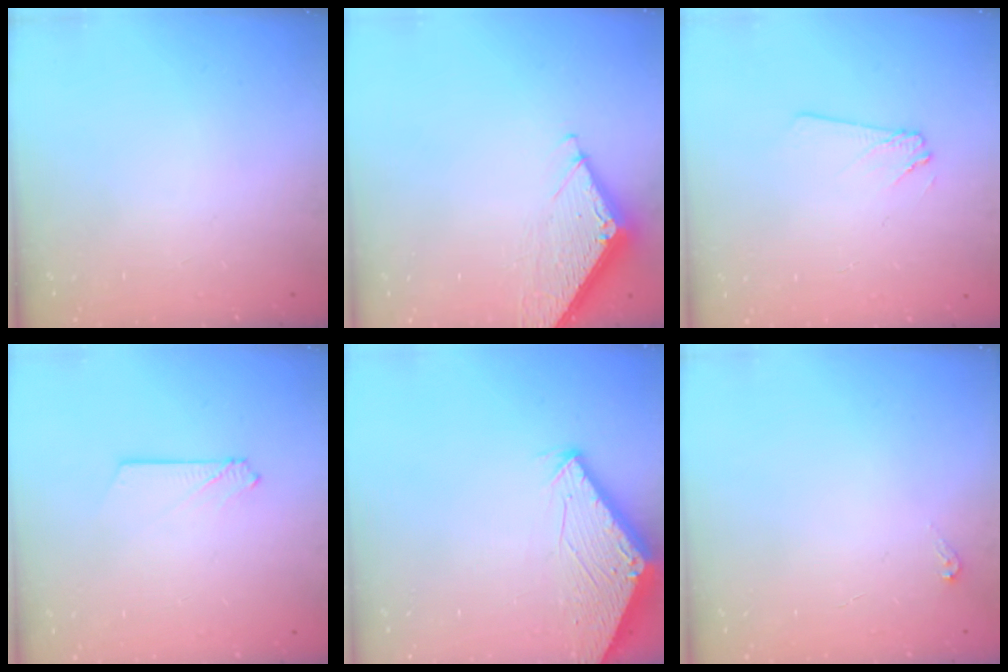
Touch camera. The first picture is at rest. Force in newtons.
{"total": 8.2, "press": 8.1, "slide": 0.6}
{"total": 3.0, "press": 3.0, "slide": 0.4}
{"total": 2.7, "press": 2.7, "slide": 0.3}
{"total": 2.9, "press": 2.9, "slide": 0.2}
{"total": 3.4, "press": 3.4, "slide": 0.3}